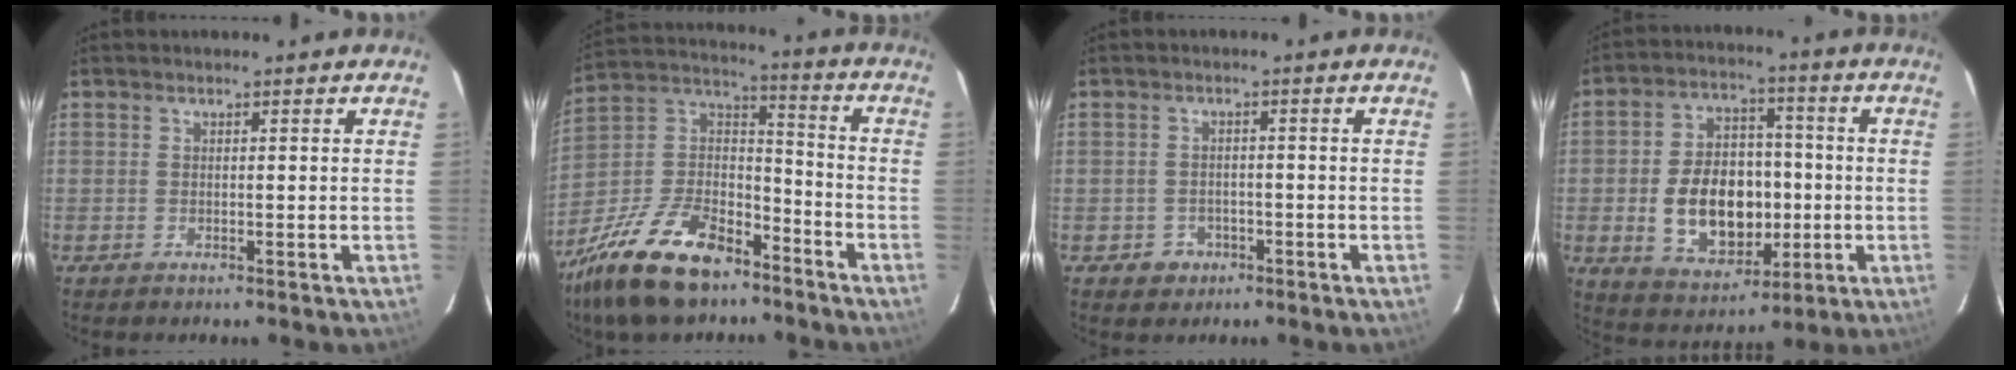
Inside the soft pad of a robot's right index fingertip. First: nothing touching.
{"total": 23.3, "force": [-15.3, 11.7, 13.2], "torque": [-0.284, 0.008, -0.257]}
{"total": 3.6, "force": [-1.6, 3.2, 0.4], "torque": [-0.019, 0.009, -0.018]}
{"total": 15.4, "force": [-2.4, 10.6, 10.9], "torque": [-0.225, 0.019, -0.018]}